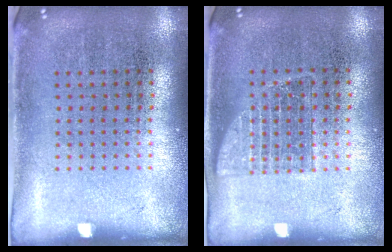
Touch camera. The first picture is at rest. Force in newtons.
{"total": 1.0, "press": 0.9, "slide": 0.4}